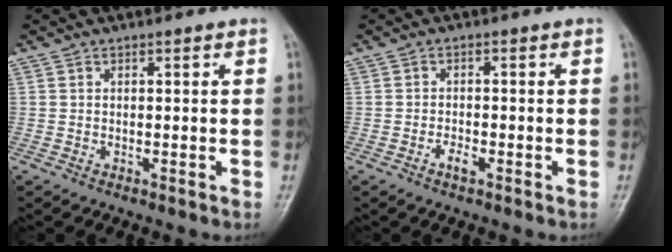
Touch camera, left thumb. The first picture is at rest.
{"total": 2.0, "force": [-1.1, 0.9, 1.5], "torque": [-0.026, 0.006, -0.021]}